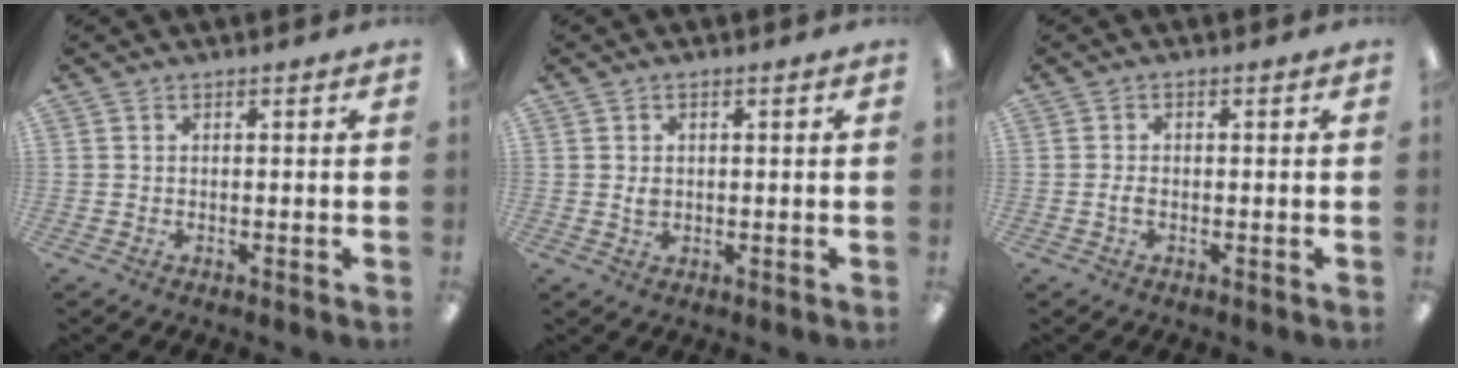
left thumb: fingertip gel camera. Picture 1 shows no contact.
{"total": 1.6, "force": [0.2, 1.1, 1.1], "torque": [-0.023, 0.002, 0.003]}
{"total": 1.3, "force": [-0.4, 0.6, 1.1], "torque": [-0.021, 0.001, -0.008]}